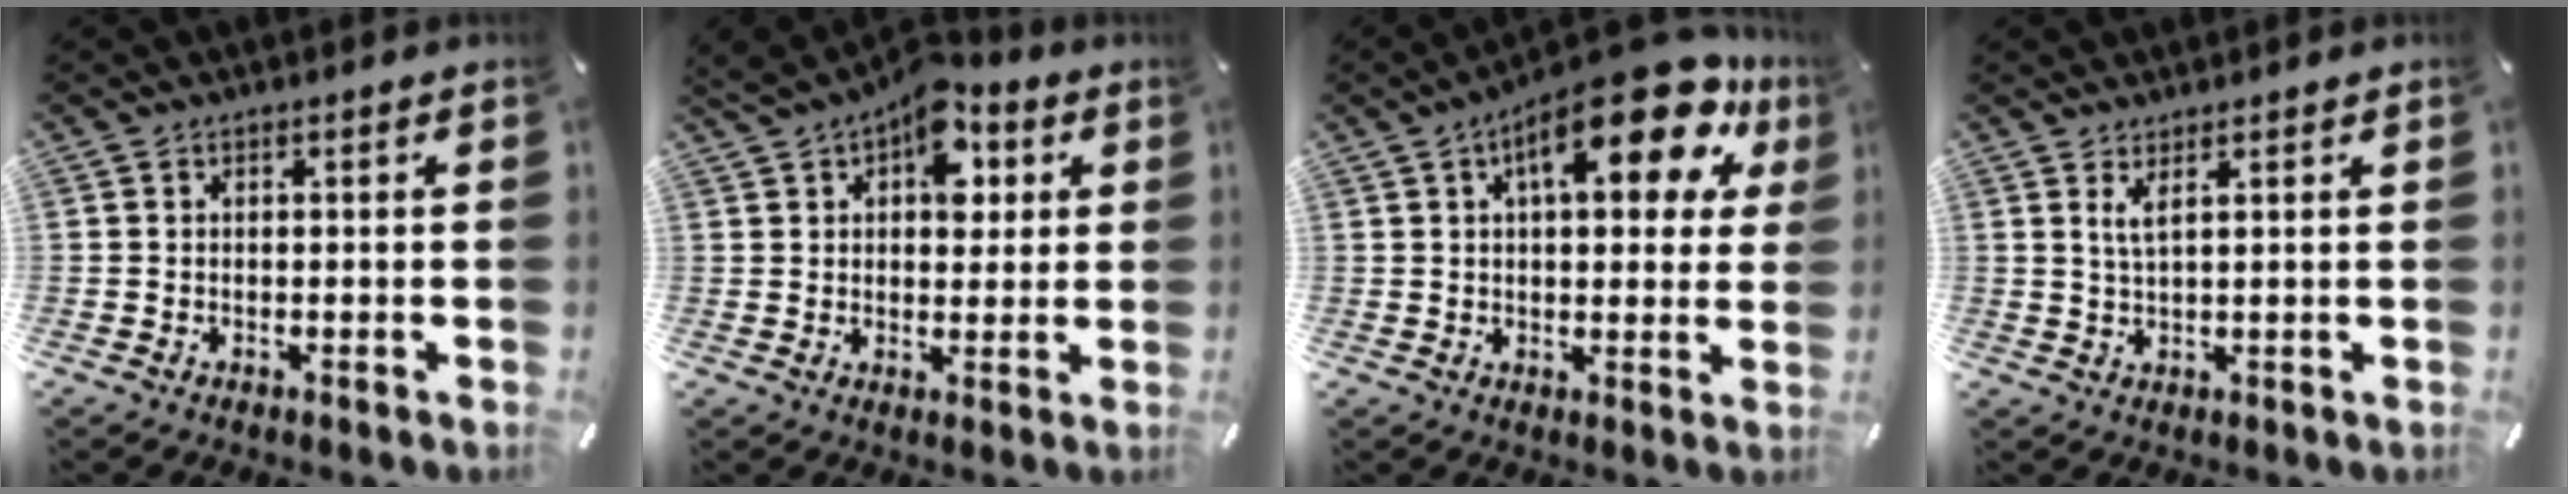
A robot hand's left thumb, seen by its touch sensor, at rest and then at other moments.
{"total": 10.8, "force": [5.0, 6.5, 7.0], "torque": [-0.090, -0.019, 0.085]}
{"total": 19.2, "force": [9.3, 7.0, 15.2], "torque": [-0.219, -0.038, 0.143]}
{"total": 3.0, "force": [1.8, 0.3, 2.3], "torque": [-0.050, 0.000, 0.031]}